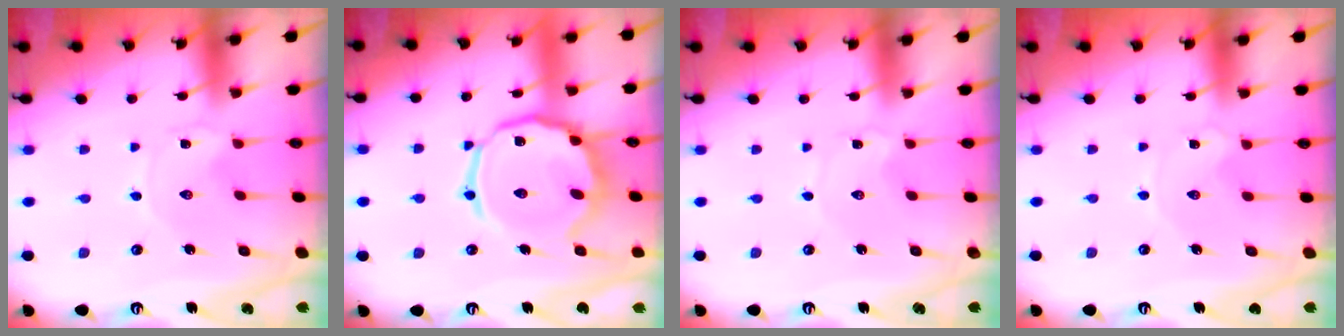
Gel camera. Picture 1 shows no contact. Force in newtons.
{"total": 15.9, "press": 15.9, "slide": 1.3}
{"total": 0.0}
{"total": 0.7, "press": 0.7, "slide": 0.1}